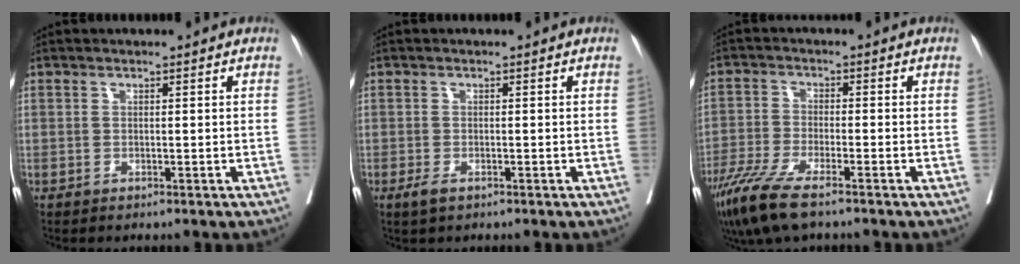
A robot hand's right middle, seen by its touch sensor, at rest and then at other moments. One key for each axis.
{"total": 1.7, "fx": -1.0, "fy": 0.7, "fz": 1.2, "tx": -0.026, "ty": -0.001, "tz": -0.014}
{"total": 8.5, "fx": -6.1, "fy": 1.1, "fz": 5.9, "tx": -0.114, "ty": -0.022, "tz": -0.110}